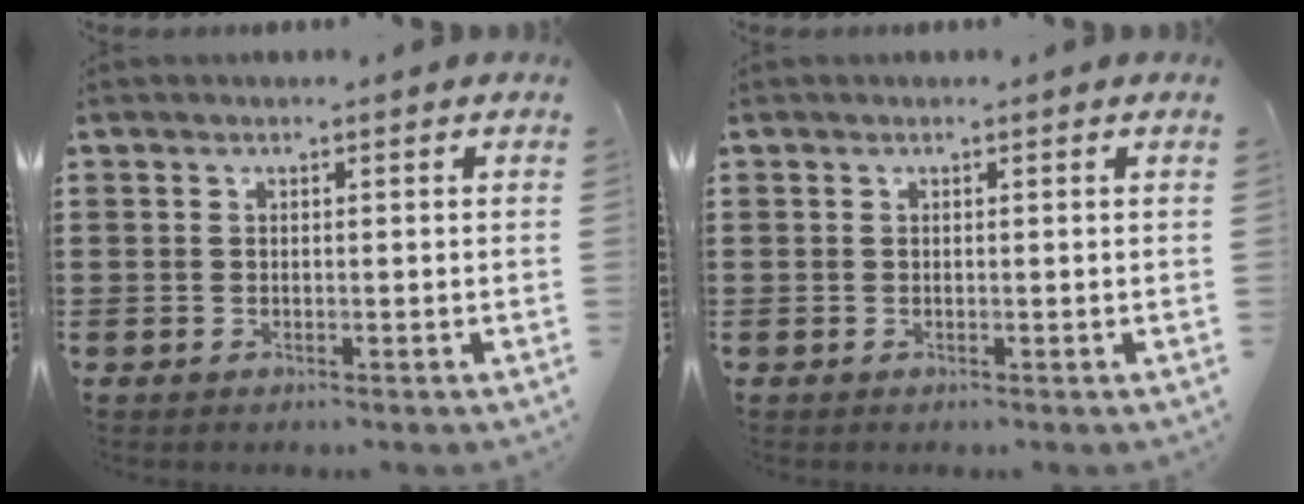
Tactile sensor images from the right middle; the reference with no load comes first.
{"total": 0.0}